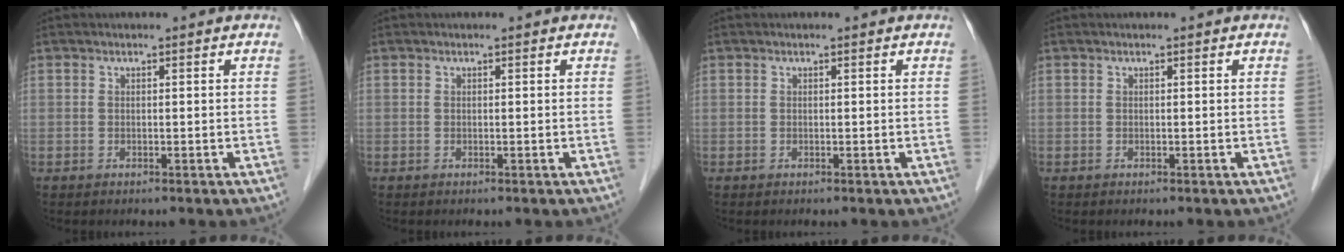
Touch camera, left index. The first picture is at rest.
{"total": 0.0}
{"total": 0.0}
{"total": 0.0}